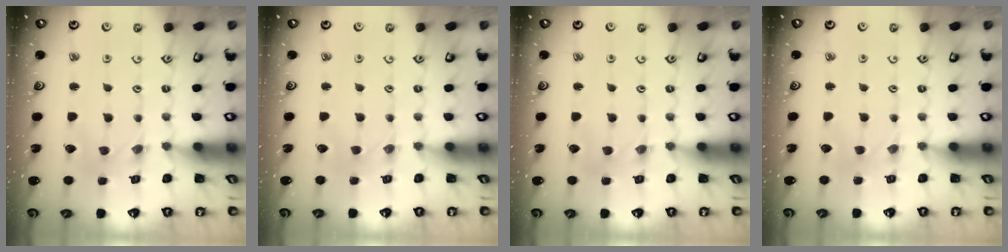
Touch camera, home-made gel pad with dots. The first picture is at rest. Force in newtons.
{"total": 0.5, "press": 0.5, "slide": 0.1}
{"total": 1.6, "press": 1.6, "slide": 0.3}
{"total": 1.8, "press": 1.7, "slide": 0.4}